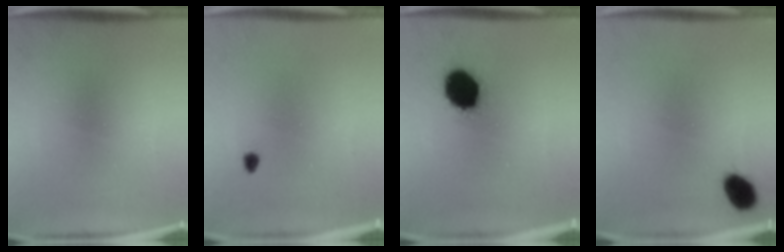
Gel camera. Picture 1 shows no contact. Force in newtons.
{"total": 1.0}
{"total": 13.7}
{"total": 5.4}